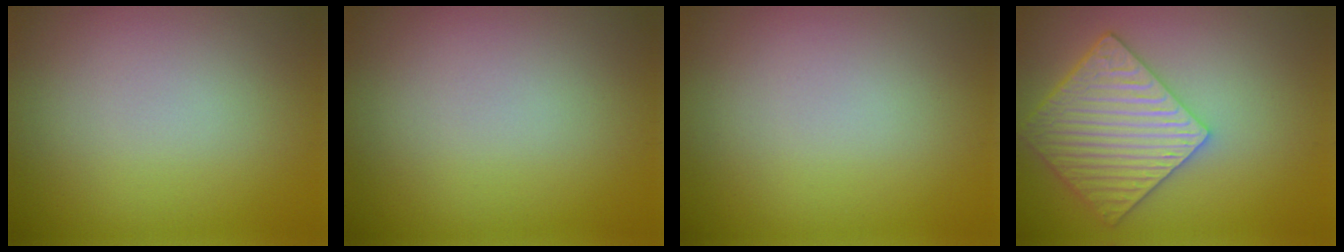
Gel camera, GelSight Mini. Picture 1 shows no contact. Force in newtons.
{"total": 0.0}
{"total": 0.0}
{"total": 5.9, "press": 5.0, "slide": 3.1}